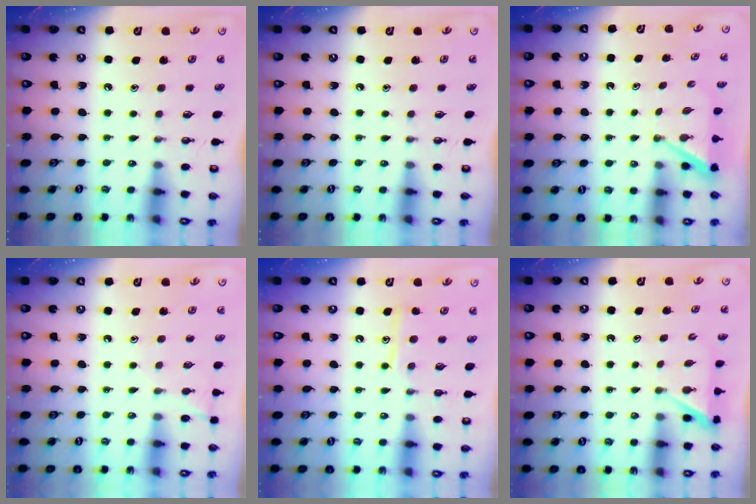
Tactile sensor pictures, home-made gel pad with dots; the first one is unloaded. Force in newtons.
{"total": 0.0}
{"total": 2.9, "press": 2.9, "slide": 0.2}
{"total": 5.9, "press": 5.9, "slide": 0.6}
{"total": 9.4, "press": 9.4, "slide": 0.7}
{"total": 2.0, "press": 2.0, "slide": 0.3}